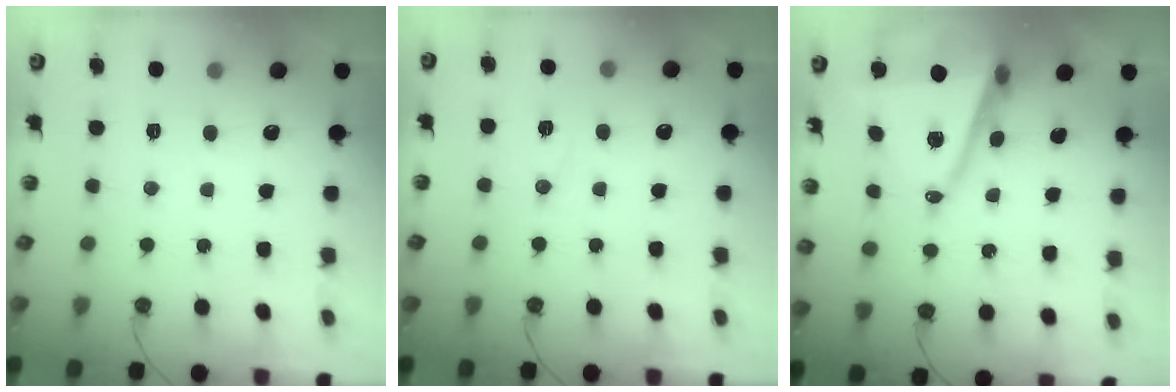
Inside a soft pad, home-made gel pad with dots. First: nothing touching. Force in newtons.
{"total": 7.1, "press": 5.4, "slide": 4.5}
{"total": 11.0, "press": 10.2, "slide": 4.1}